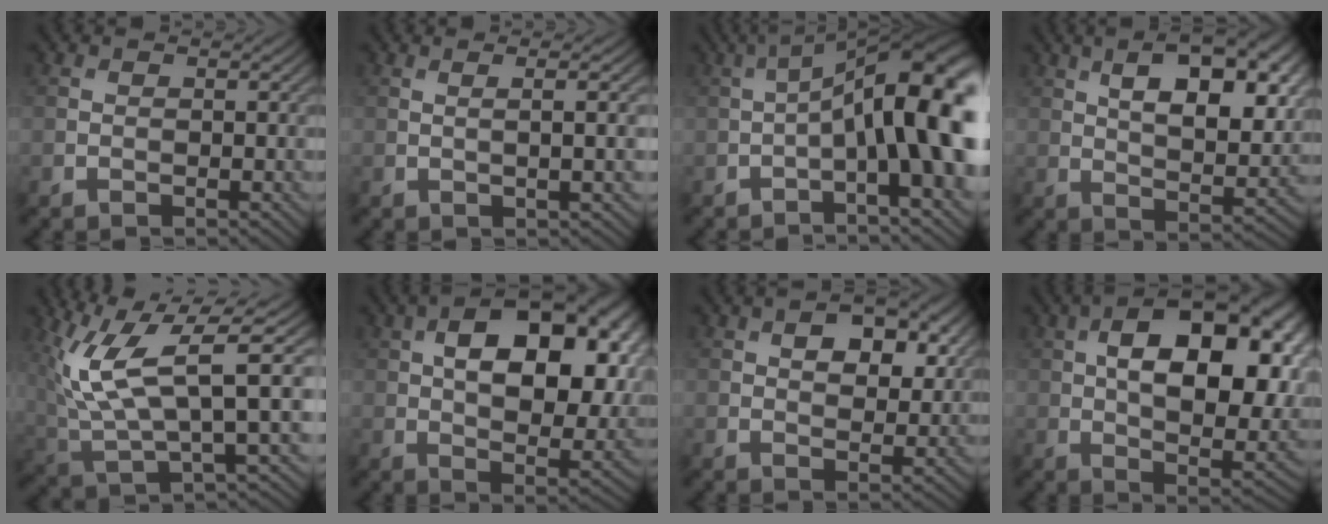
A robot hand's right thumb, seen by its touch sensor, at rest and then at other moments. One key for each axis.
{"total": 4.1, "fx": 0.5, "fy": 0.7, "fz": 4.0, "tx": -0.055, "ty": 0.016, "tz": 0.007}
{"total": 16.2, "fx": -0.4, "fy": 4.9, "fz": 15.5, "tx": -0.221, "ty": 0.016, "tz": -0.008}
{"total": 14.3, "fx": 5.7, "fy": 6.4, "fz": 11.5, "tx": -0.170, "ty": 0.011, "tz": 0.082}
{"total": 13.6, "fx": 3.3, "fy": 4.4, "fz": 12.4, "tx": -0.267, "ty": 0.000, "tz": 0.069}
{"total": 16.6, "fx": 4.4, "fy": 9.3, "fz": 13.0, "tx": -0.179, "ty": 0.018, "tz": 0.064}
{"total": 7.1, "fx": 2.7, "fy": 3.9, "fz": 5.3, "tx": -0.076, "ty": -0.001, "tz": 0.039}
{"total": 18.2, "fx": 4.5, "fy": 9.8, "fz": 14.7, "tx": -0.213, "ty": 0.016, "tz": 0.063}